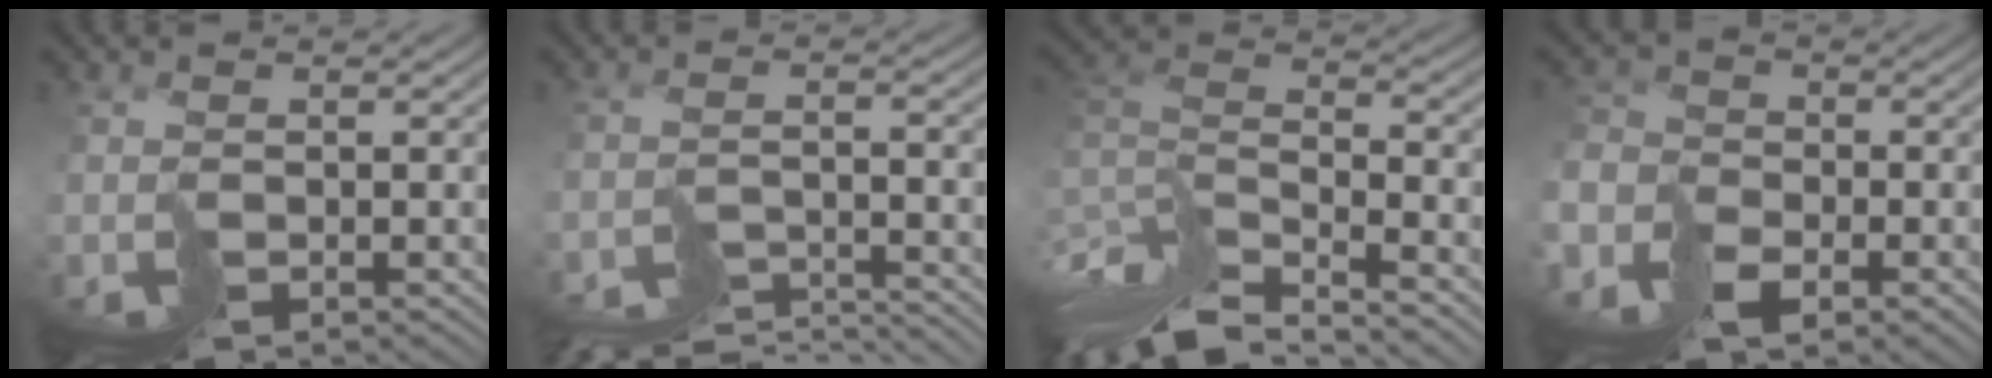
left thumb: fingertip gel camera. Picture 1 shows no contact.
{"total": 7.9, "force": [-7.6, 0.8, 1.8], "torque": [-0.023, -0.009, -0.109]}
{"total": 10.2, "force": [-7.8, 2.5, 6.0], "torque": [-0.144, 0.009, -0.144]}
{"total": 7.5, "force": [-4.4, 4.8, 3.5], "torque": [-0.075, -0.030, -0.084]}